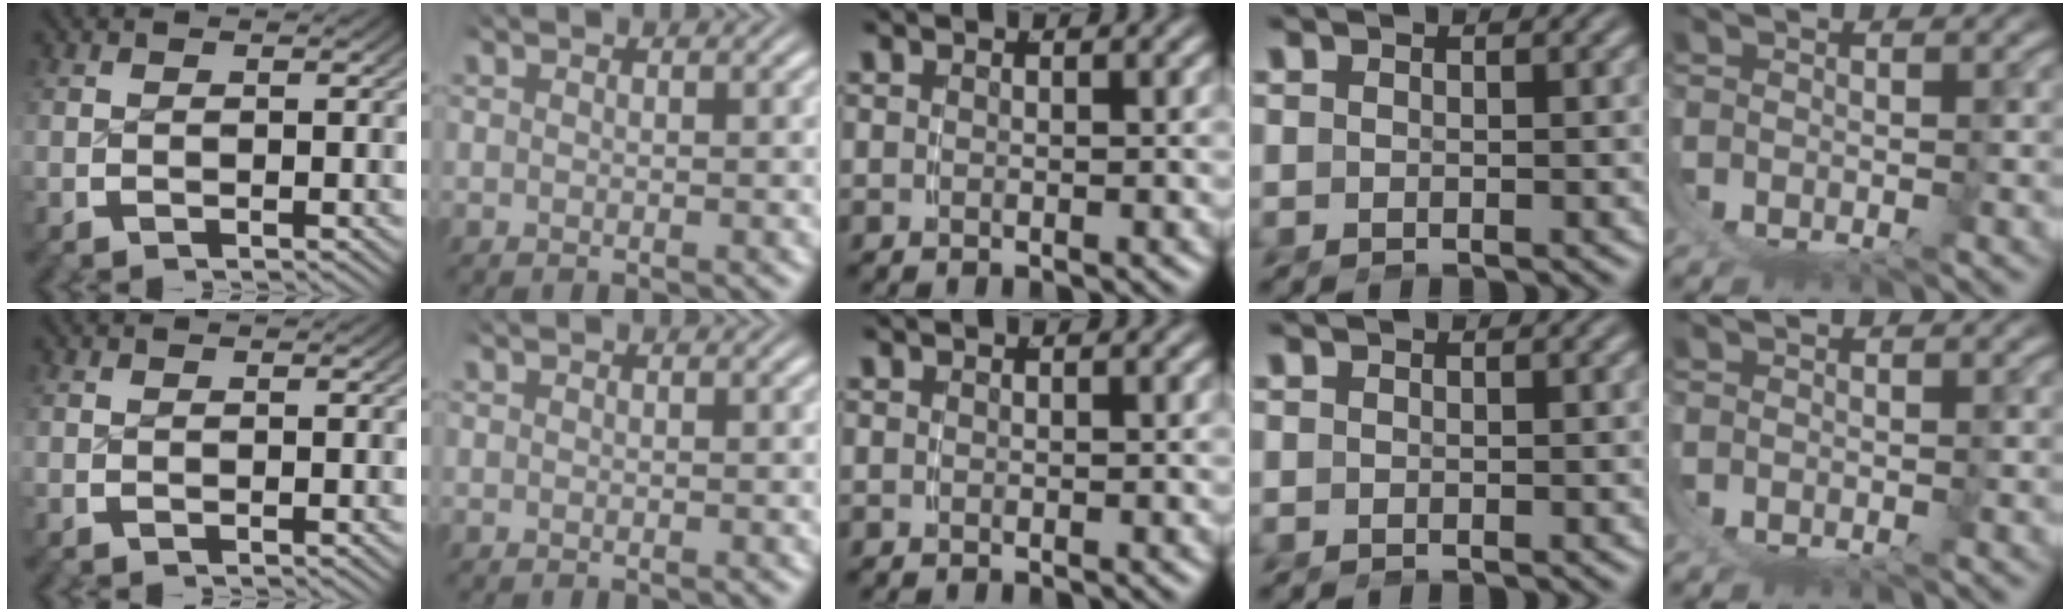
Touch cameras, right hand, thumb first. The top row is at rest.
{}